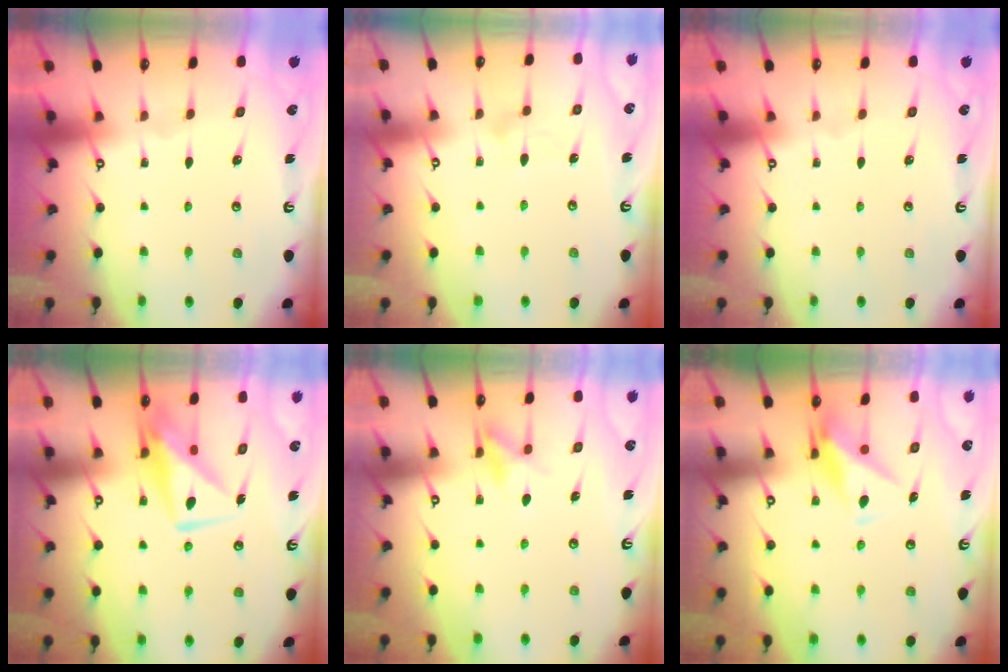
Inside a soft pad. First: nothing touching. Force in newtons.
{"total": 9.0, "press": 9.0, "slide": 0.4}
{"total": 0.0}
{"total": 8.5, "press": 8.5, "slide": 0.8}
{"total": 9.2, "press": 9.1, "slide": 1.2}
{"total": 10.4, "press": 10.3, "slide": 1.7}